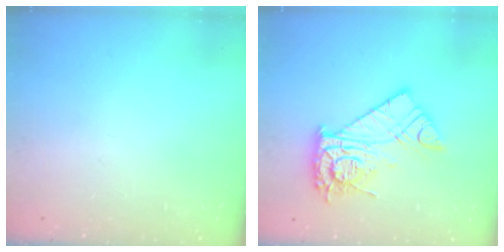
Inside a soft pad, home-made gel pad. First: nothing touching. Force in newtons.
{"total": 14.1, "press": 14.0, "slide": 1.4}